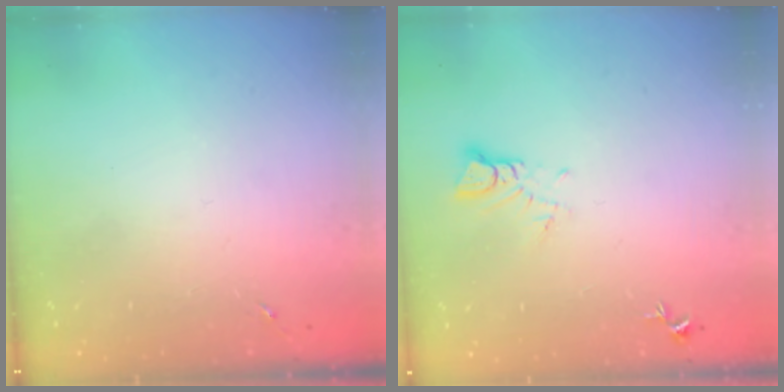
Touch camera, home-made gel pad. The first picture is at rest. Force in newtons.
{"total": 3.5, "press": 3.5, "slide": 0.2}